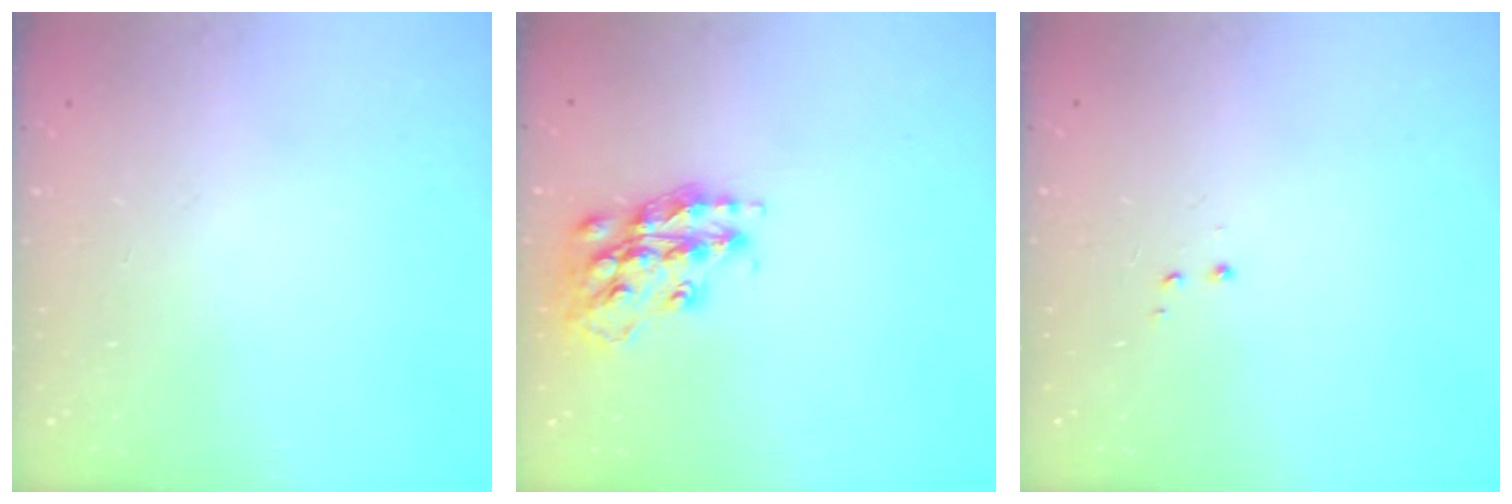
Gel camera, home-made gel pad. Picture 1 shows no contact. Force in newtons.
{"total": 15.9, "press": 15.8, "slide": 1.0}
{"total": 1.2, "press": 1.0, "slide": 0.6}